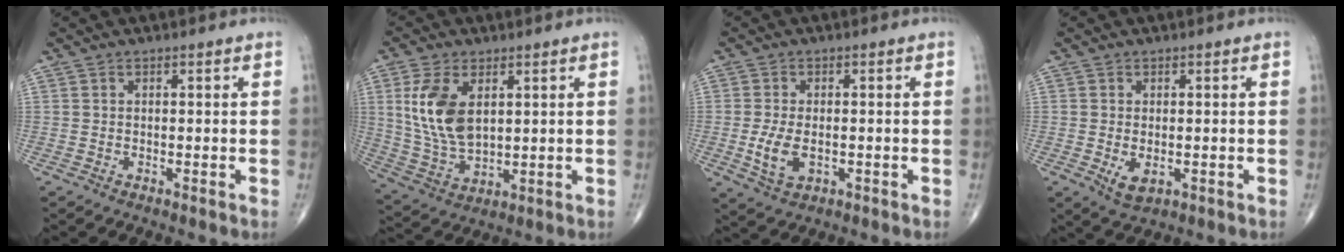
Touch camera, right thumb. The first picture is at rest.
{"total": 12.3, "force": [3.4, 6.9, 9.6], "torque": [-0.192, -0.014, 0.077]}
{"total": 5.8, "force": [-1.1, 3.3, 4.7], "torque": [-0.094, -0.006, -0.015]}
{"total": 3.5, "force": [-0.7, 1.9, 2.8], "torque": [-0.043, -0.007, -0.004]}